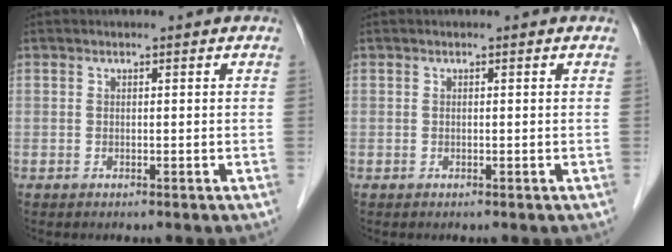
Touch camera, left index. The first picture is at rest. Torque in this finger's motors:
{"motor_torque": [0.13, 0.05, 0.01, 0.01]}